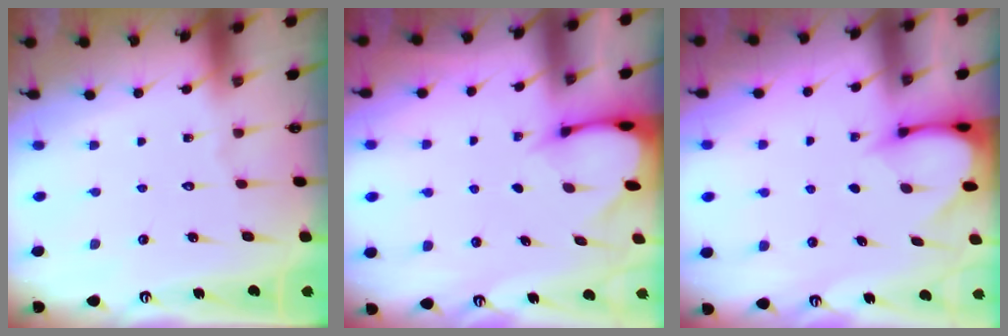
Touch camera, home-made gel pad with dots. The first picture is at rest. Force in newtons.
{"total": 2.5, "press": 2.5, "slide": 0.1}
{"total": 3.2, "press": 3.2, "slide": 0.1}